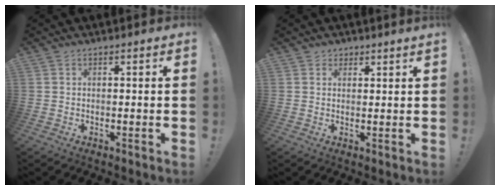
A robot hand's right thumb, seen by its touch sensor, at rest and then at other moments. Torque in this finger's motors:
{"motor_torque": [0.00, 0.00, 0.24, 0.09, 0.00]}